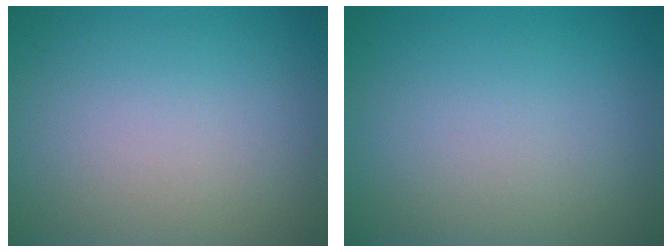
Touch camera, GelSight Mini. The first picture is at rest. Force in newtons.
{"total": 0.0}